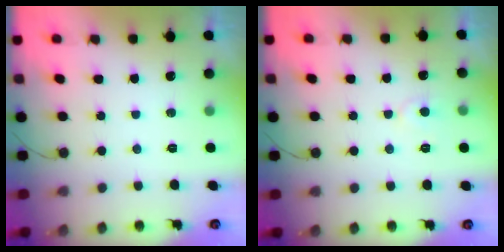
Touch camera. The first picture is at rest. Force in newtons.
{"total": 4.3, "press": 4.2, "slide": 0.4}